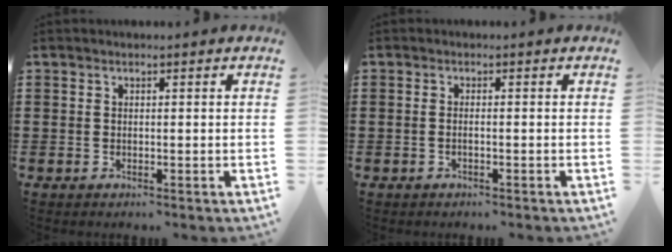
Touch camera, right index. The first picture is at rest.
{"total": 0.9, "force": [-0.6, -0.1, 0.7], "torque": [-0.014, -0.004, -0.010]}